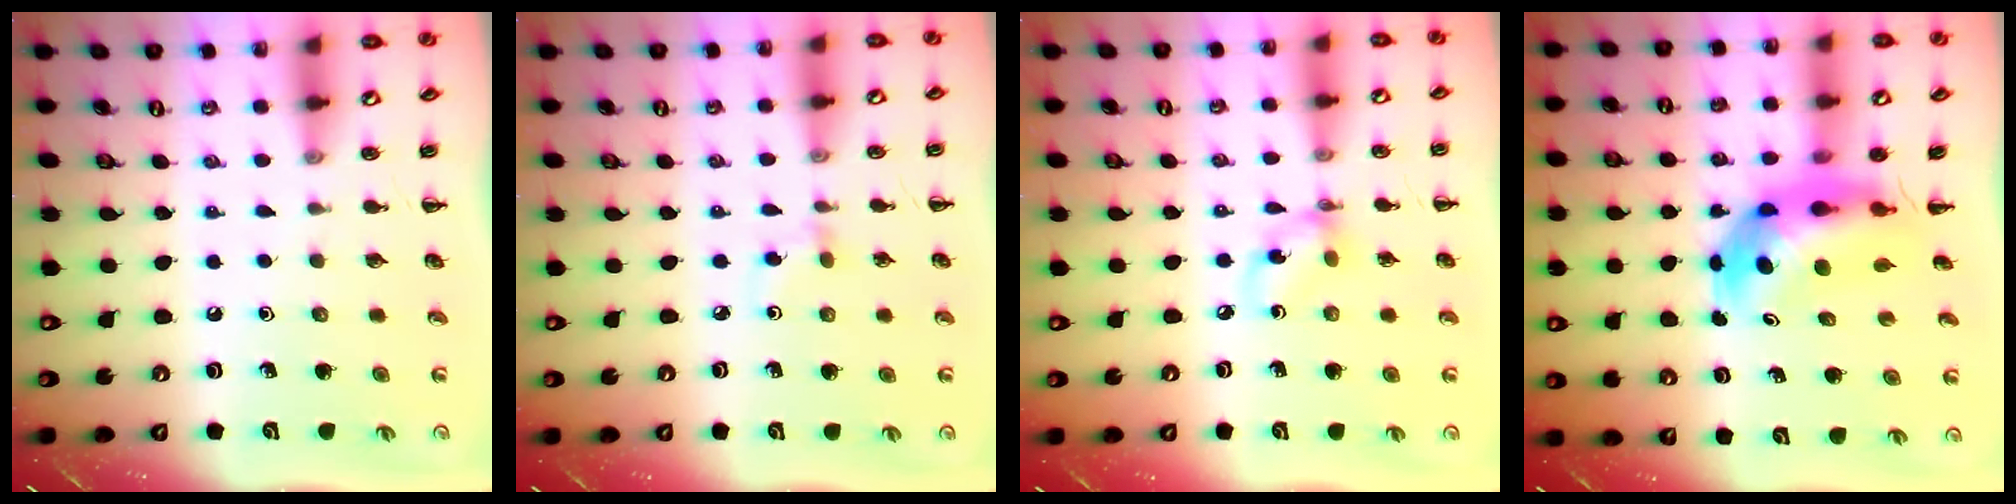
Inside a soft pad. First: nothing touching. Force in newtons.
{"total": 2.9, "press": 2.6, "slide": 1.2}
{"total": 5.5, "press": 5.5, "slide": 0.6}
{"total": 7.4, "press": 7.1, "slide": 2.1}